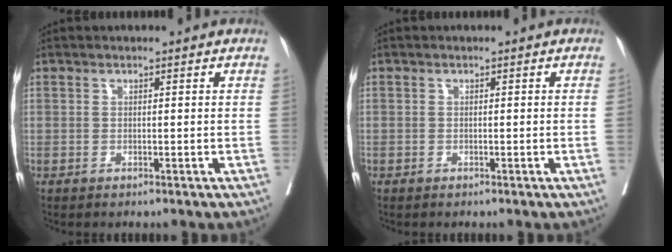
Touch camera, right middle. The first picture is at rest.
{"total": 0.0}